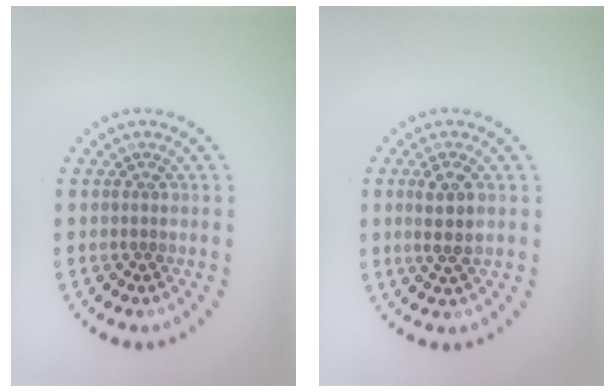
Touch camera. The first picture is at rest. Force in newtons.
{"total": 2.6, "press": 2.4, "slide": 1.0}